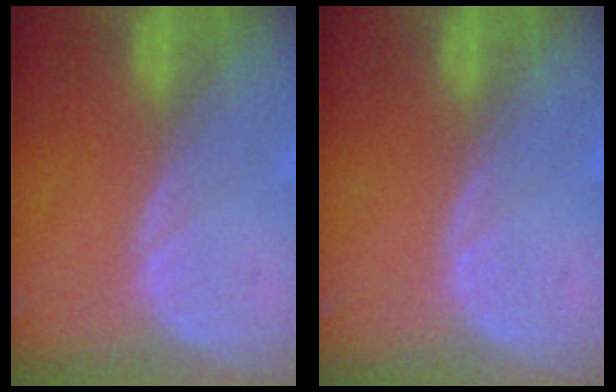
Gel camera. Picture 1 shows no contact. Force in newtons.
{"total": 0.0}